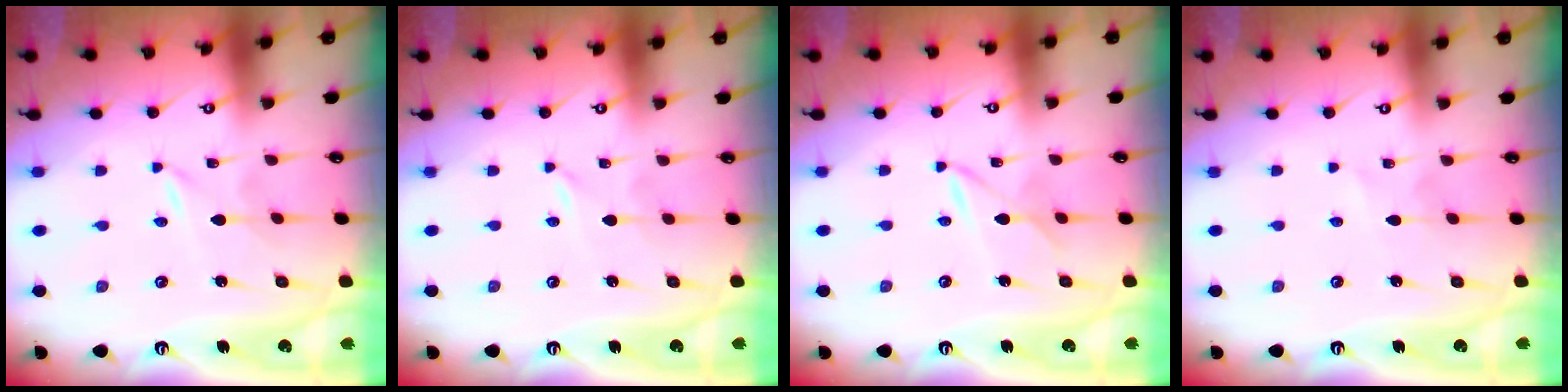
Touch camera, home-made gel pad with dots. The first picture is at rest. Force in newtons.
{"total": 0.0}
{"total": 2.5, "press": 2.5, "slide": 0.3}
{"total": 1.7, "press": 1.7, "slide": 0.2}